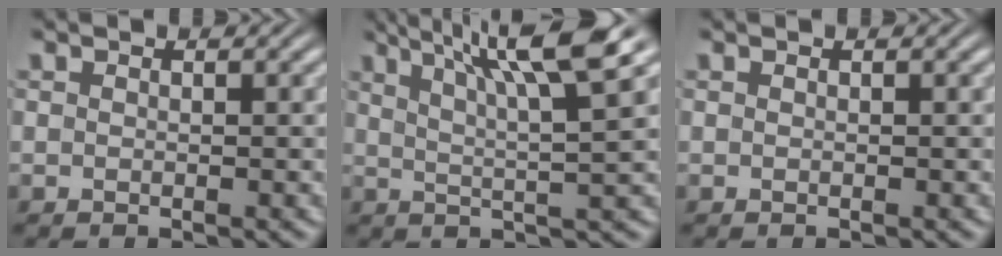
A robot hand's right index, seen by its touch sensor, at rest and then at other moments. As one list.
[{"total": 7.3, "force": [4.0, 0.8, 6.1], "torque": [-0.090, 0.013, 0.059]}, {"total": 0.0}]